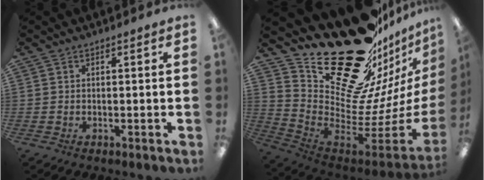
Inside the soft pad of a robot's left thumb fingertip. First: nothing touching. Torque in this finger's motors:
{"motor_torque": [3.70, 1.31, 1.52, -1.25, 0.38]}